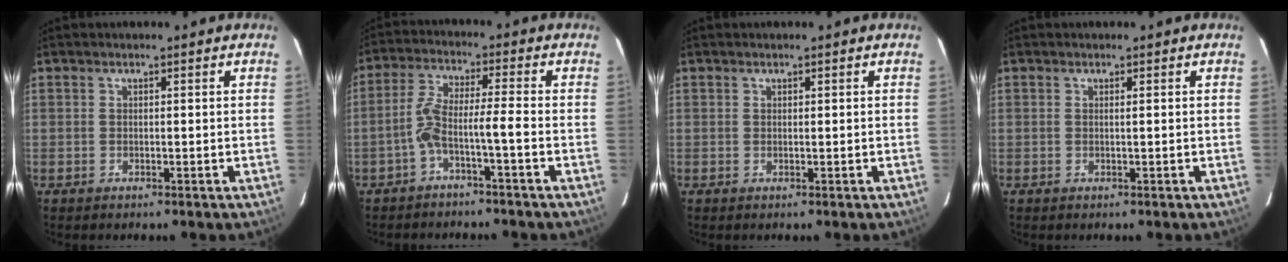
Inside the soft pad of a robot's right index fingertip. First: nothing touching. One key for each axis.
{"total": 5.1, "fx": -2.5, "fy": -0.5, "fz": 4.5, "tx": -0.092, "ty": 0.023, "tz": -0.047}
{"total": 0.0}
{"total": 0.0}